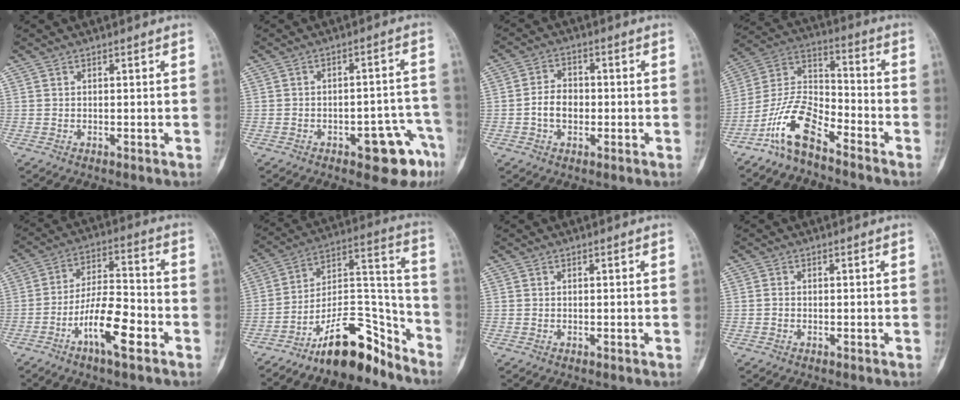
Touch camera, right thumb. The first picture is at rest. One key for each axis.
{"total": 10.0, "fx": -5.3, "fy": 4.1, "fz": 7.5, "tx": -0.061, "ty": 0.044, "tz": -0.060}
{"total": 5.3, "fx": -1.0, "fy": 3.9, "fz": 3.4, "tx": -0.044, "ty": 0.016, "tz": -0.022}
{"total": 11.4, "fx": -8.0, "fy": 4.3, "fz": 7.0, "tx": -0.141, "ty": 0.075, "tz": -0.165}
{"total": 12.3, "fx": -5.8, "fy": 3.9, "fz": 10.2, "tx": -0.181, "ty": 0.037, "tz": -0.104}
{"total": 16.6, "fx": -12.5, "fy": 6.2, "fz": 8.9, "tx": -0.110, "ty": 0.126, "tz": -0.211}
{"total": 0.0}
{"total": 0.6, "fx": -0.2, "fy": 0.5, "fz": 0.3, "tx": -0.006, "ty": 0.001, "tz": -0.006}